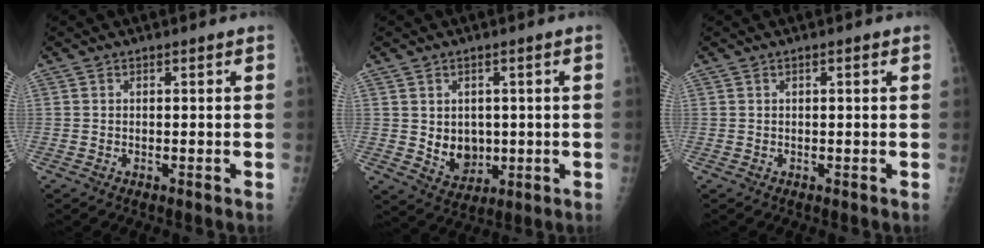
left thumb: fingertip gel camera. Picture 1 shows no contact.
{"total": 6.6, "force": [0.1, 5.3, 4.0], "torque": [-0.033, -0.010, 0.019]}
{"total": 0.9, "force": [0.3, 0.2, 0.8], "torque": [-0.015, 0.002, 0.004]}